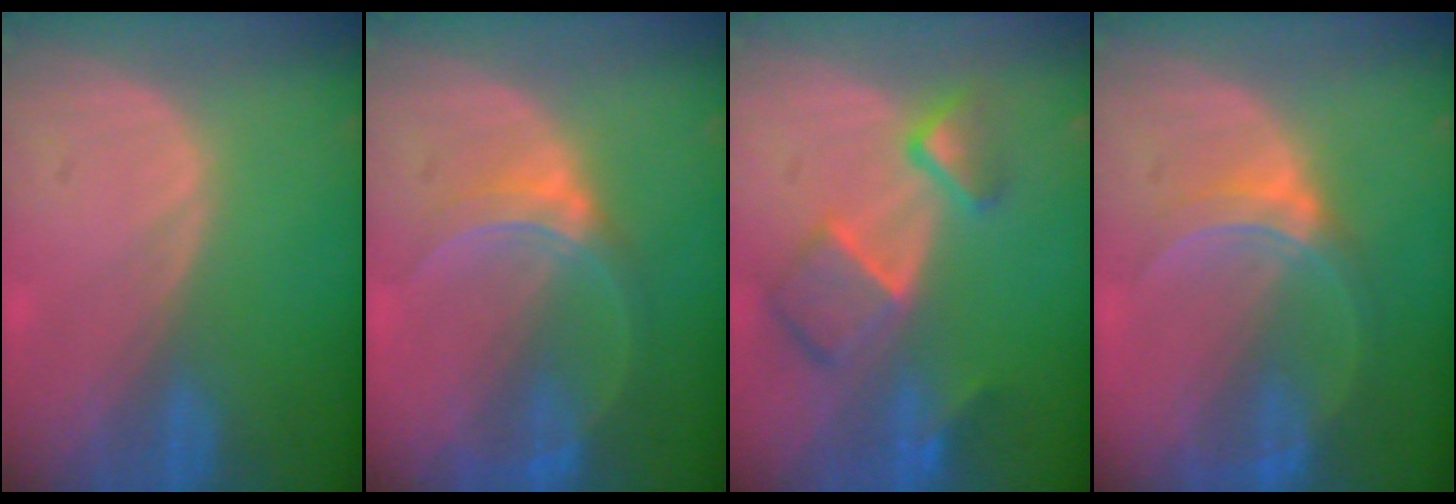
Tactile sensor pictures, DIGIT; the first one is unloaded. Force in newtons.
{"total": 6.2, "press": 5.6, "slide": 2.6}
{"total": 7.9, "press": 6.9, "slide": 4.0}
{"total": 6.2, "press": 5.7, "slide": 2.4}